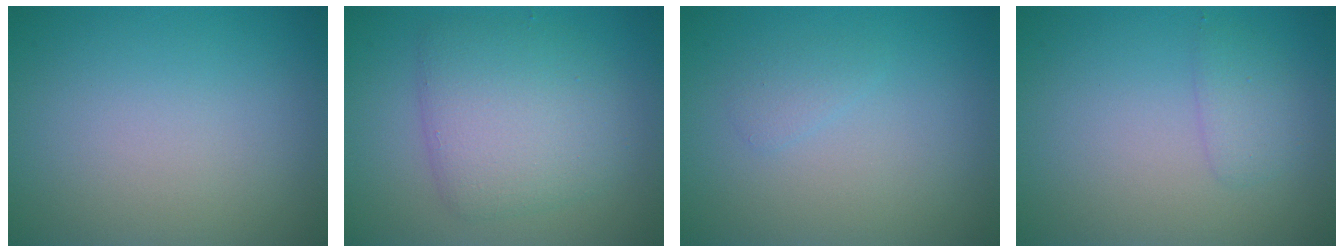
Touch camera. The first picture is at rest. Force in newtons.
{"total": 5.2, "press": 5.2, "slide": 0.2}
{"total": 0.9, "press": 0.9, "slide": 0.0}
{"total": 1.5, "press": 1.5, "slide": 0.1}